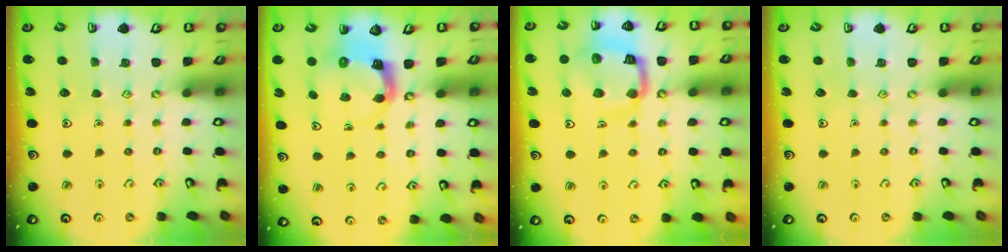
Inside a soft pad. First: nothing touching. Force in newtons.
{"total": 3.9, "press": 3.9, "slide": 0.6}
{"total": 13.2, "press": 13.1, "slide": 1.4}
{"total": 0.0}